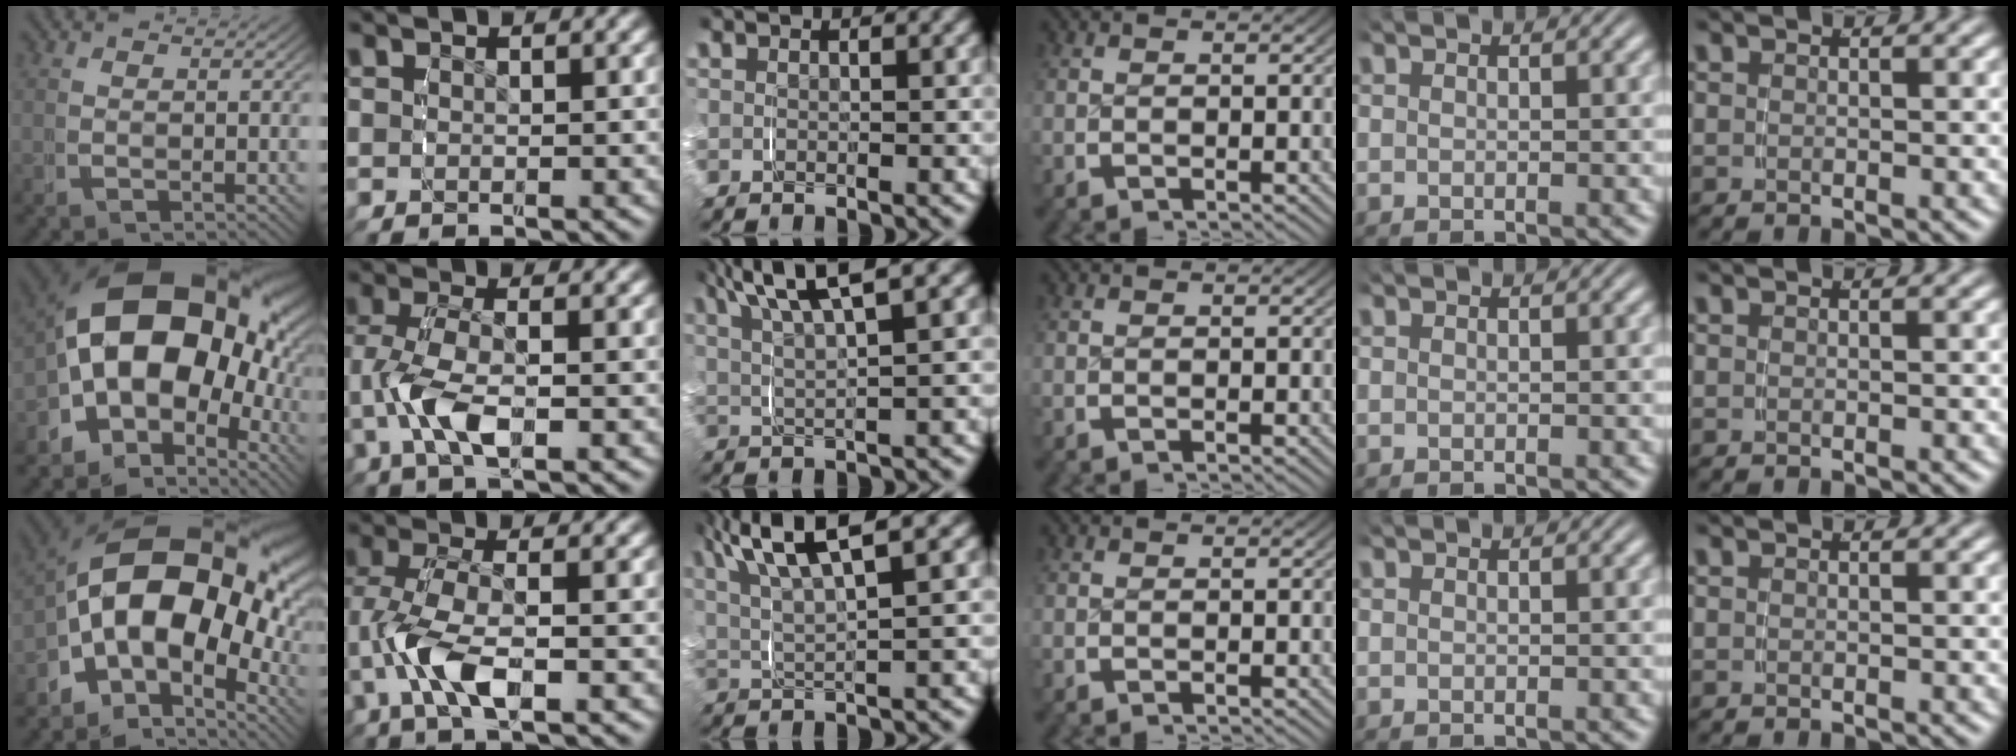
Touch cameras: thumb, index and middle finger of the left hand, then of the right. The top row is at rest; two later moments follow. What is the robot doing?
{"motion": "grasp_and_lifting", "object": "paper plate"}